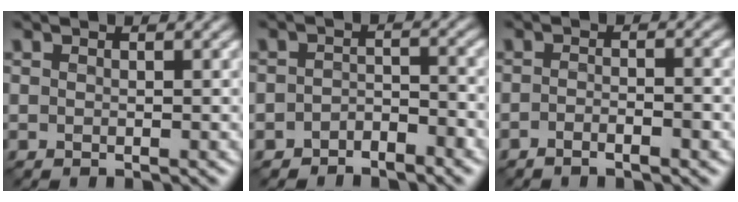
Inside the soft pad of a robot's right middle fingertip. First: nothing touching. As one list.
[{"total": 2.1, "force": [-1.8, 0.7, 0.7], "torque": [-0.011, 0.010, -0.036]}, {"total": 2.2, "force": [-1.3, 0.3, 1.7], "torque": [-0.022, 0.003, -0.026]}]